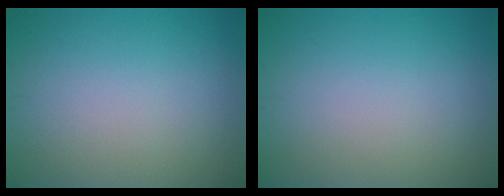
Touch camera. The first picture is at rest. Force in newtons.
{"total": 0.0}